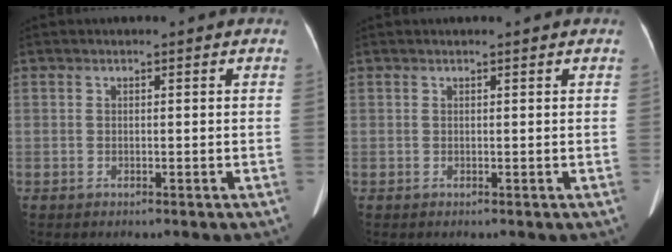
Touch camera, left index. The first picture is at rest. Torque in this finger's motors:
{"motor_torque": [-0.12, -0.13, -0.08, 0.00]}